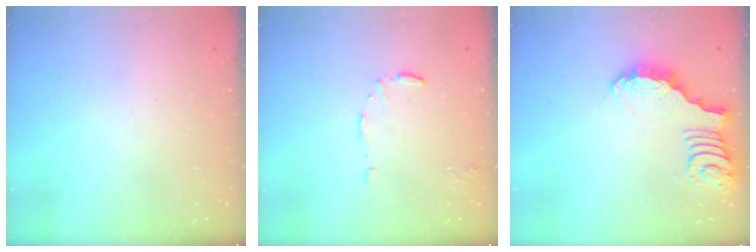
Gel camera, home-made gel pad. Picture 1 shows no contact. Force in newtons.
{"total": 5.2, "press": 5.1, "slide": 0.3}
{"total": 2.9, "press": 2.9, "slide": 0.1}